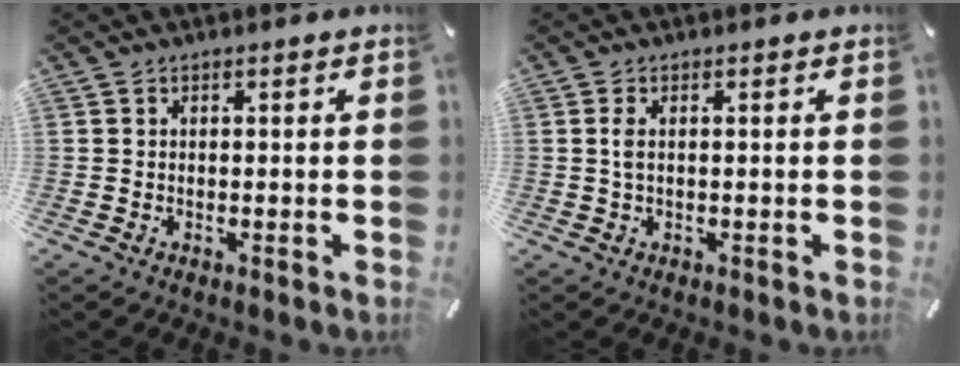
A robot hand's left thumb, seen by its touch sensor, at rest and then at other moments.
{"total": 1.9, "force": [0.1, 0.6, 1.8], "torque": [-0.043, -0.001, -0.002]}